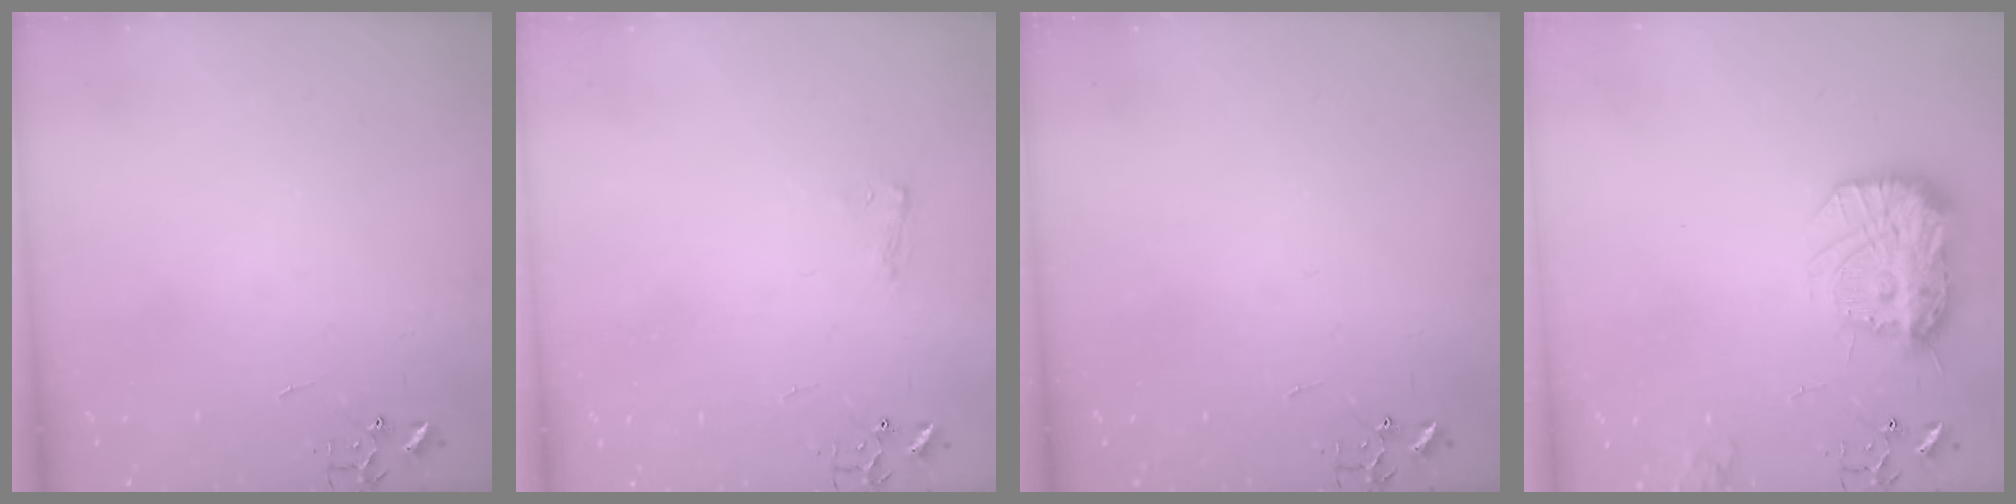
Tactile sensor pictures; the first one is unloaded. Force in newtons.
{"total": 5.7, "press": 5.7, "slide": 0.7}
{"total": 0.0}
{"total": 16.5, "press": 16.5, "slide": 1.4}